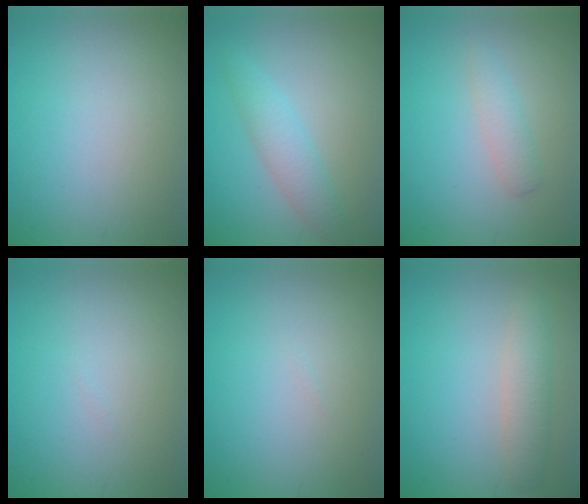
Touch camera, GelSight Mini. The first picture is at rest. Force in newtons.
{"total": 2.8, "press": 2.8, "slide": 0.0}
{"total": 1.7, "press": 1.7, "slide": 0.1}
{"total": 0.0}
{"total": 0.0}
{"total": 2.5, "press": 2.5, "slide": 0.1}